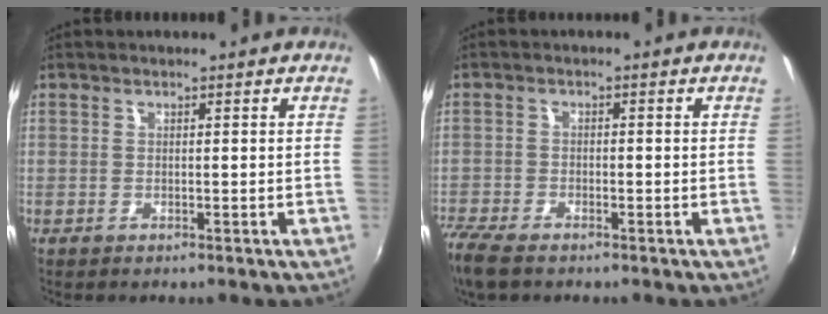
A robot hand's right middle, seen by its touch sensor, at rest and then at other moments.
{"total": 7.3, "force": [-5.6, 2.6, 3.9], "torque": [-0.107, -0.027, -0.110]}